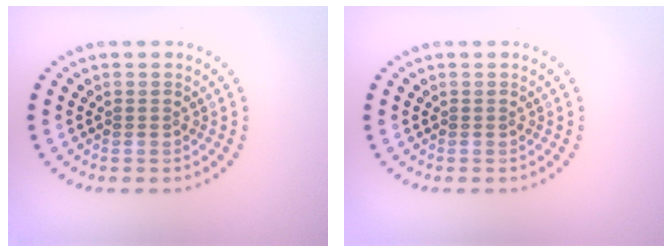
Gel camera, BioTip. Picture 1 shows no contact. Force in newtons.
{"total": 0.0}